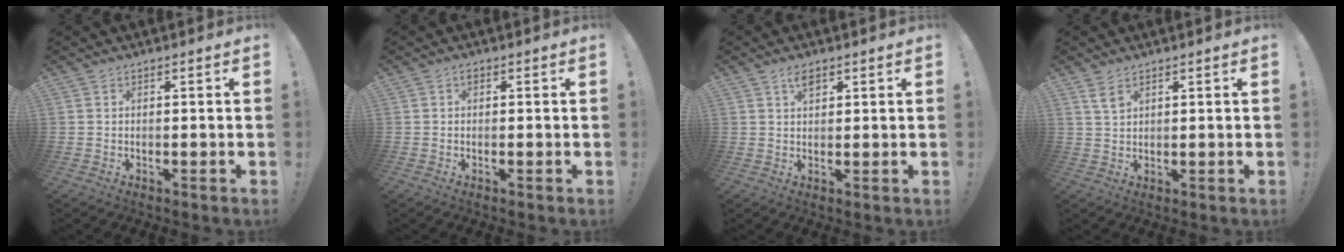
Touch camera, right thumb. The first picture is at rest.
{"total": 0.5, "force": [0.1, 0.3, 0.4], "torque": [-0.004, 0.000, 0.000]}
{"total": 3.3, "force": [2.0, 1.6, 2.1], "torque": [-0.026, -0.008, 0.031]}
{"total": 3.5, "force": [2.2, 1.5, 2.2], "torque": [-0.038, -0.009, 0.040]}